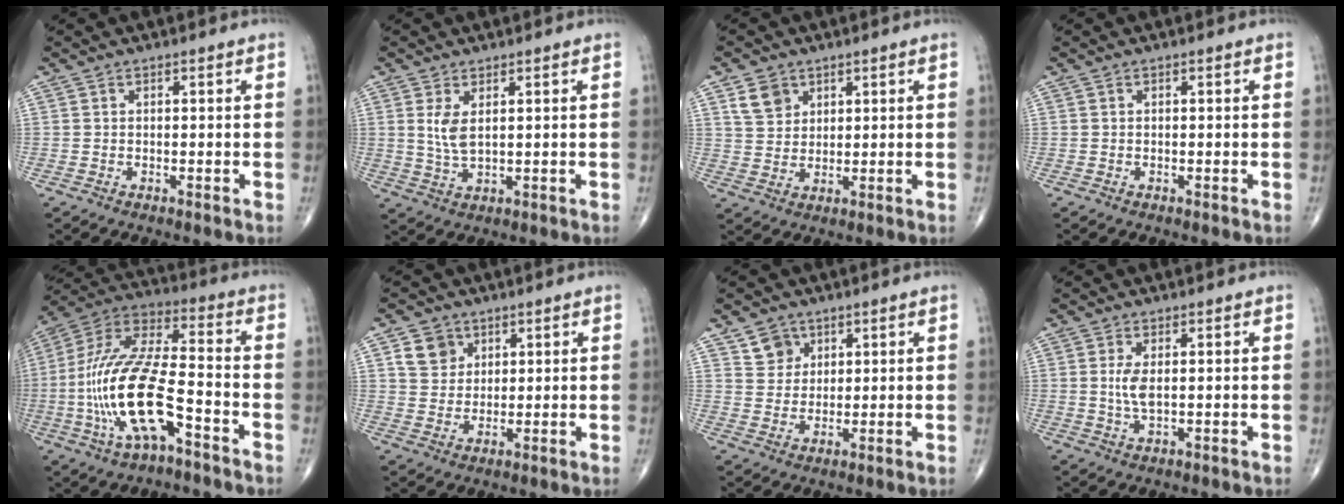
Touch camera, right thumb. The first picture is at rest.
{"total": 4.1, "force": [1.3, 1.7, 3.5], "torque": [-0.069, -0.010, 0.035]}
{"total": 5.4, "force": [2.8, 4.1, 2.1], "torque": [-0.022, -0.014, 0.057]}
{"total": 0.0}
{"total": 20.2, "force": [-6.5, 7.2, 17.8], "torque": [-0.371, 0.041, -0.115]}
{"total": 5.8, "force": [2.6, 4.9, 1.8], "torque": [-0.011, -0.012, 0.049]}
{"total": 4.8, "force": [2.7, 3.9, 1.0], "torque": [0.004, -0.018, 0.051]}
{"total": 3.6, "force": [0.5, 1.4, 3.3], "torque": [-0.070, -0.006, 0.014]}